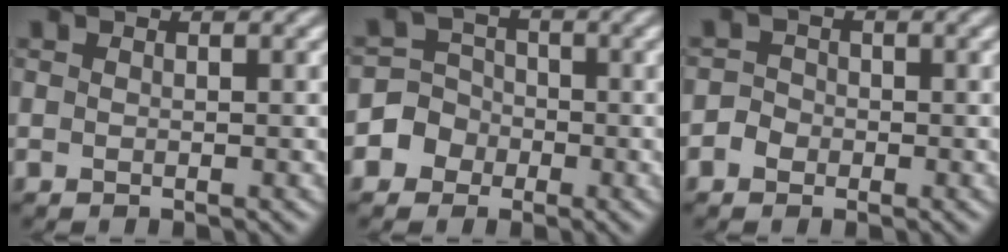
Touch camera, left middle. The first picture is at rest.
{"total": 3.5, "force": [-1.5, 3.2, 0.0], "torque": [0.024, 0.012, -0.042]}
{"total": 1.3, "force": [-0.7, 1.1, 0.1], "torque": [0.001, 0.010, -0.018]}